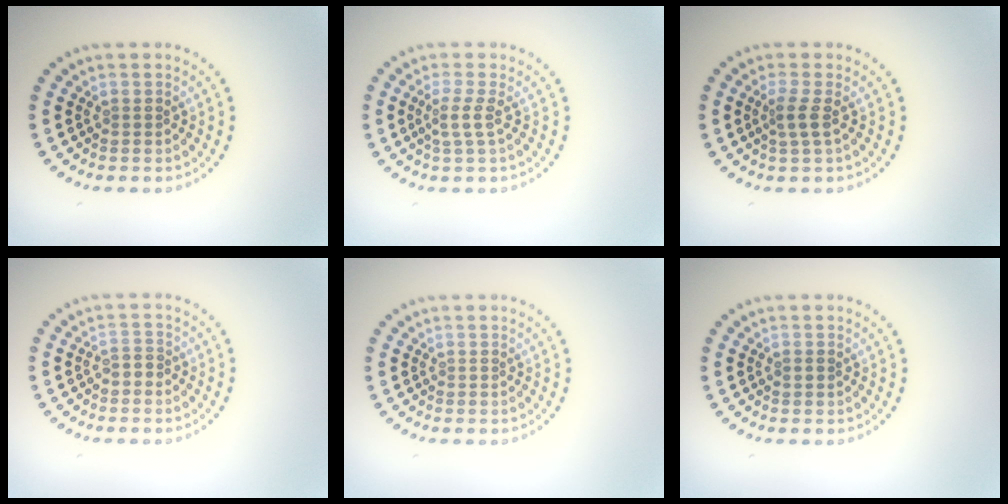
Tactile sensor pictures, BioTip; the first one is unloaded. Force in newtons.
{"total": 1.9, "press": 1.4, "slide": 1.2}
{"total": 1.6, "press": 1.2, "slide": 1.1}
{"total": 1.0, "press": 0.9, "slide": 0.5}
{"total": 0.0}
{"total": 0.9, "press": 0.9, "slide": 0.1}